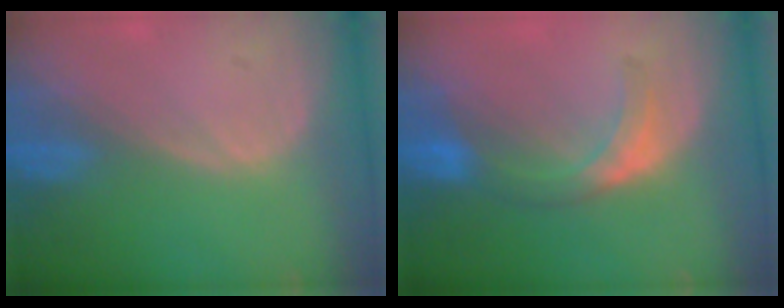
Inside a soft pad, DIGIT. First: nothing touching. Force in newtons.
{"total": 5.7, "press": 5.4, "slide": 1.9}